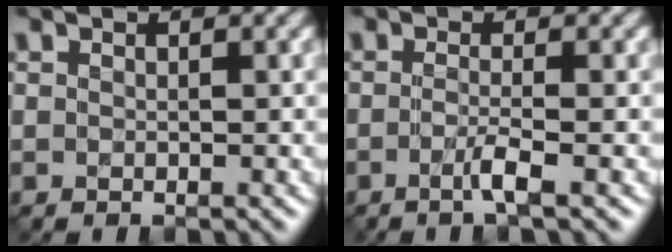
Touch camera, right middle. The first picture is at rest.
{"total": 2.0, "force": [-1.1, 0.3, 1.7], "torque": [-0.025, -0.002, -0.023]}